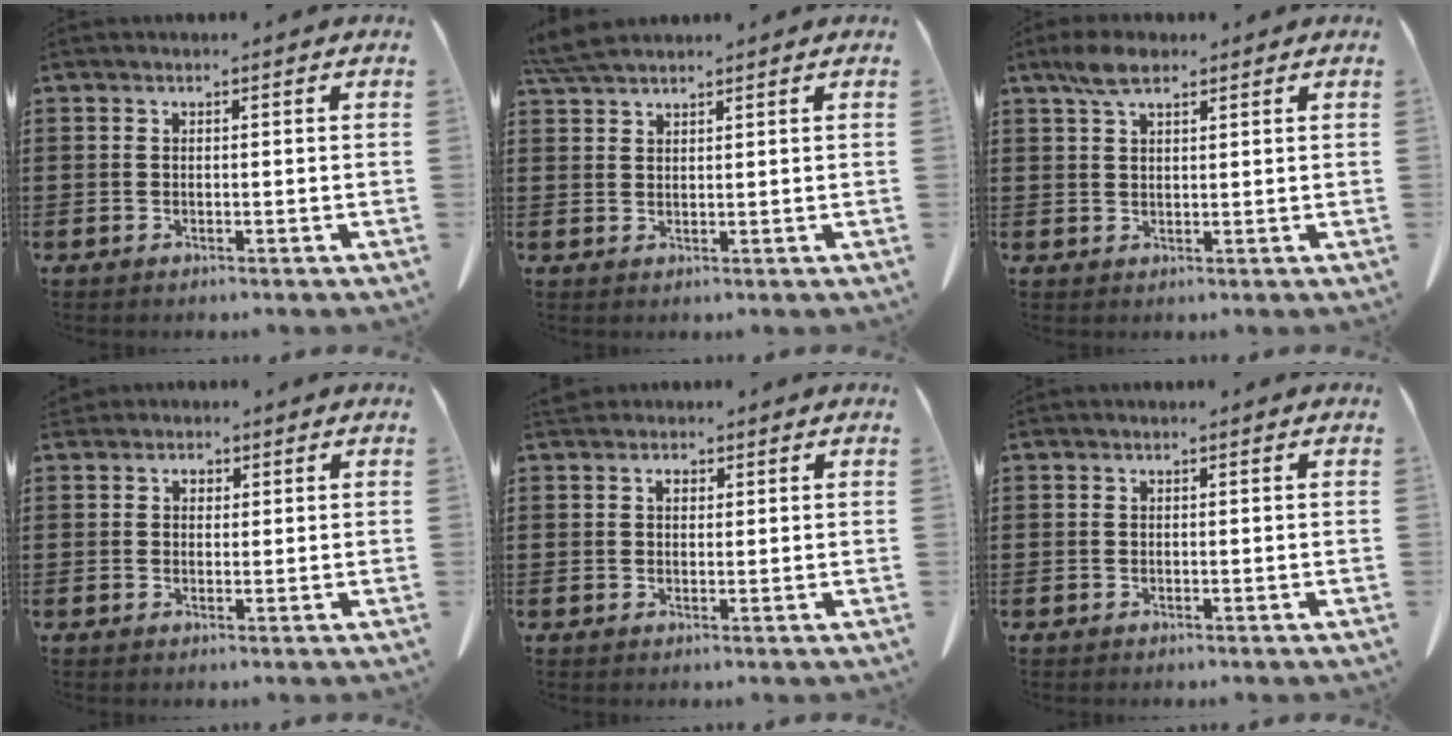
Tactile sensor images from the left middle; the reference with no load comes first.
{"total": 3.7, "force": [3.2, 0.6, 1.7], "torque": [-0.042, -0.003, 0.063]}
{"total": 4.4, "force": [2.9, 1.5, 3.0], "torque": [-0.065, 0.004, 0.053]}
{"total": 1.6, "force": [1.1, 1.2, 0.4], "torque": [-0.004, 0.003, 0.019]}
{"total": 1.9, "force": [1.1, 1.2, 0.9], "torque": [-0.015, 0.001, 0.019]}
{"total": 0.0}